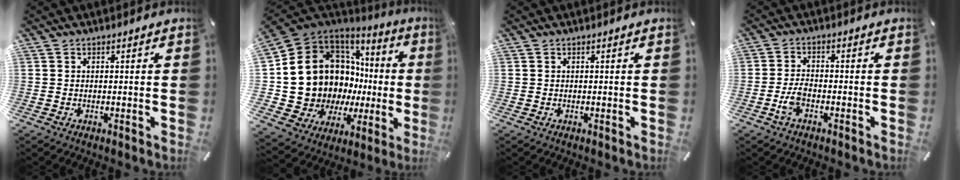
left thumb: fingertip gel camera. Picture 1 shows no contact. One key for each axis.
{"total": 18.9, "fx": 2.1, "fy": 15.3, "fz": 10.9, "tx": -0.184, "ty": -0.066, "tz": 0.085}
{"total": 0.0}
{"total": 4.2, "fx": -1.9, "fy": 2.0, "fz": 3.1, "tx": -0.071, "ty": 0.003, "tz": -0.037}